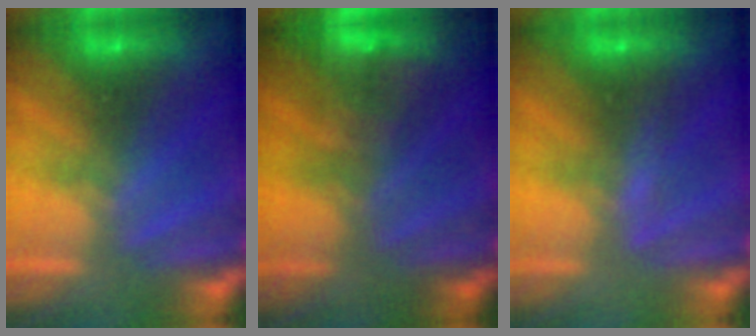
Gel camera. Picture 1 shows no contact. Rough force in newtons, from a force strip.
{"total": 3.5}
{"total": 3.4}